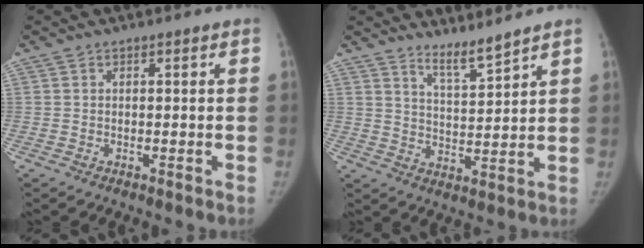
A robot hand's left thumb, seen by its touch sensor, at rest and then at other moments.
{"total": 5.5, "force": [5.0, 0.2, 2.3], "torque": [-0.039, -0.051, 0.096]}